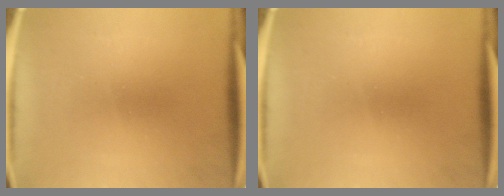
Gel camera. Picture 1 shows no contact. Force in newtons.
{"total": 0.0}